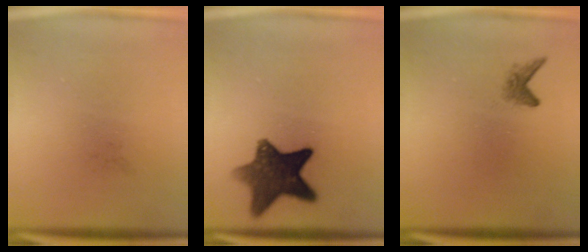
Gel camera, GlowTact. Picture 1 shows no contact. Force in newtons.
{"total": 11.3}
{"total": 1.4}